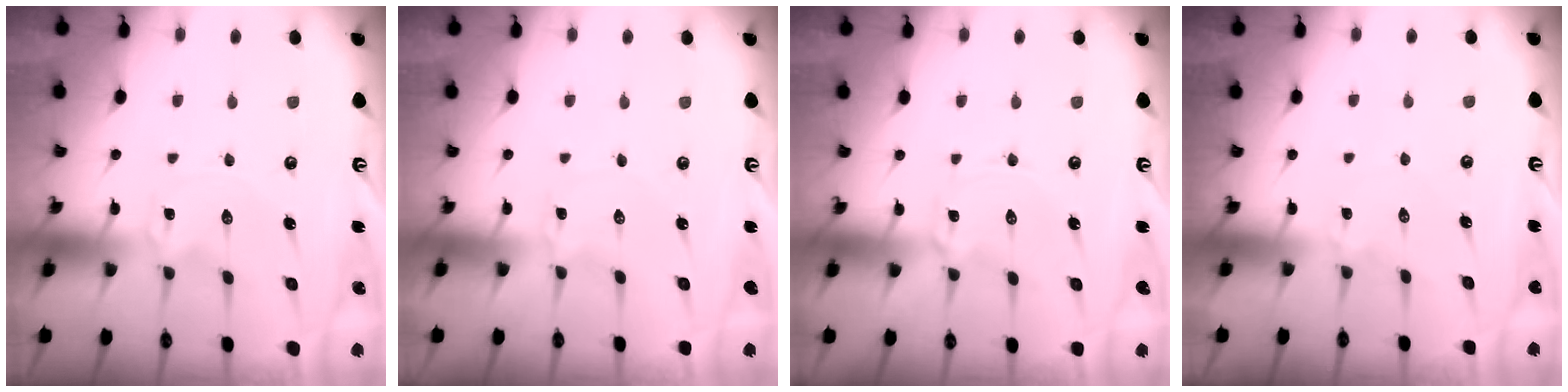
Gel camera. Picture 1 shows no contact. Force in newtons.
{"total": 0.9, "press": 0.9, "slide": 0.1}
{"total": 0.9, "press": 0.9, "slide": 0.2}
{"total": 3.3, "press": 3.3, "slide": 0.5}